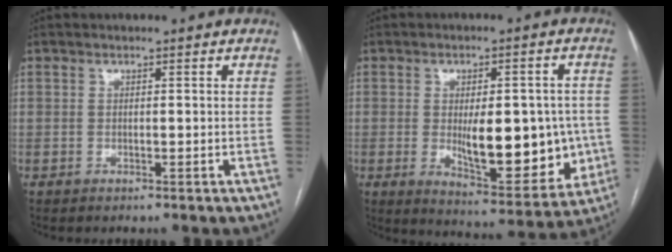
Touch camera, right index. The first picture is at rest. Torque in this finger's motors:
{"motor_torque": [2.14, 0.00, 0.58, 0.16]}